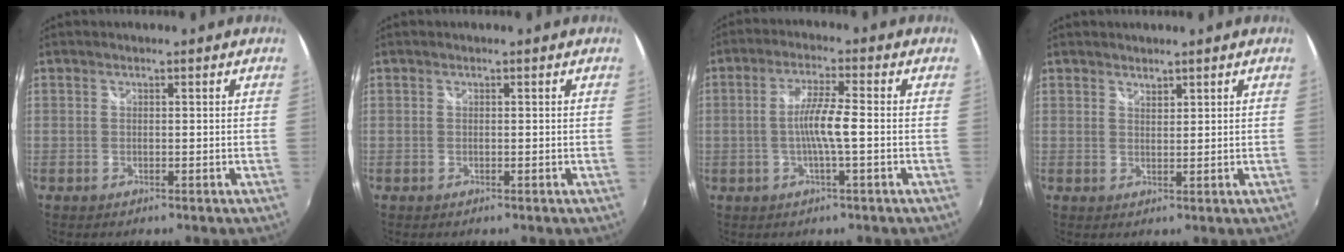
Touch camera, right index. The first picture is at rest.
{"total": 0.0}
{"total": 5.8, "force": [-1.0, -0.2, 5.7], "torque": [-0.108, -0.001, -0.019]}
{"total": 1.5, "force": [1.4, 0.4, 0.3], "torque": [-0.002, 0.000, 0.024]}